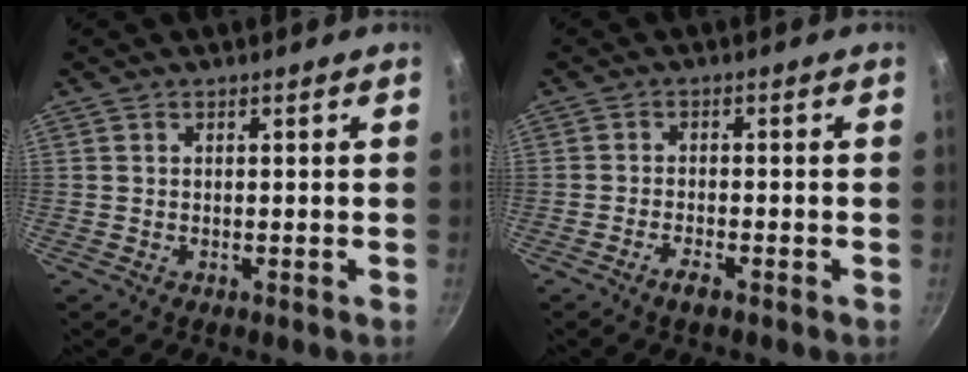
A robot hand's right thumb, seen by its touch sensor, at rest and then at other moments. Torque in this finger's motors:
{"motor_torque": [-0.28, 0.37, -0.12, 0.38, 0.04]}